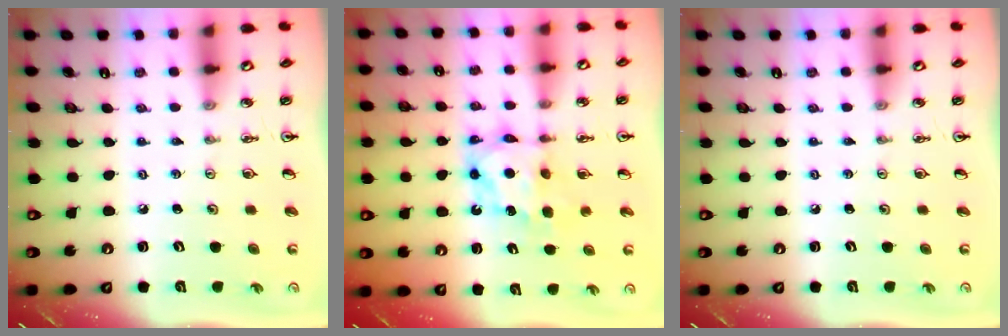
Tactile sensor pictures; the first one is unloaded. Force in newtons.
{"total": 7.5, "press": 7.4, "slide": 0.6}
{"total": 0.0}